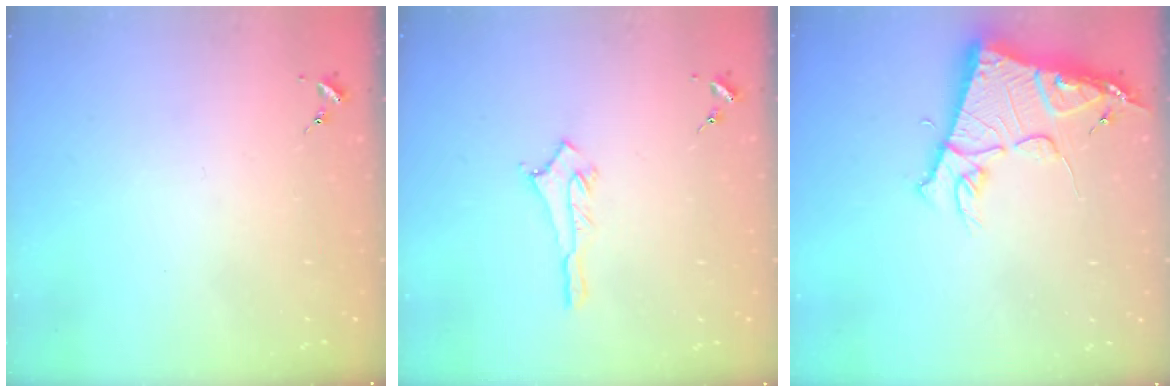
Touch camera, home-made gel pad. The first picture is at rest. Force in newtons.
{"total": 3.5, "press": 3.4, "slide": 0.4}
{"total": 13.5, "press": 13.4, "slide": 1.3}